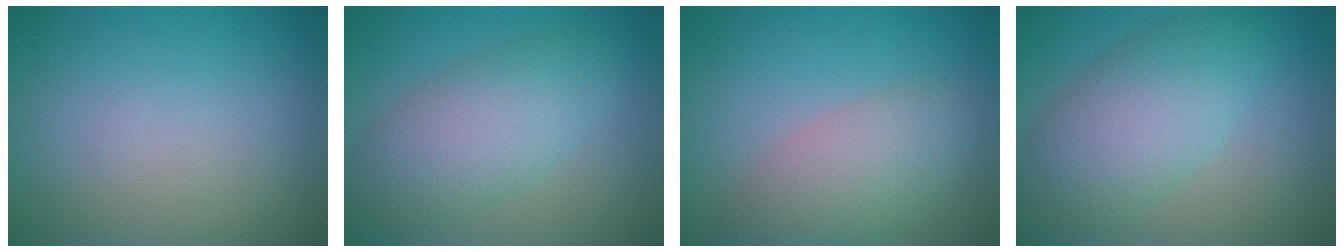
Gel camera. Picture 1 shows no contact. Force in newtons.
{"total": 6.0, "press": 6.0, "slide": 0.3}
{"total": 4.9, "press": 4.8, "slide": 0.6}
{"total": 6.8, "press": 6.8, "slide": 0.5}